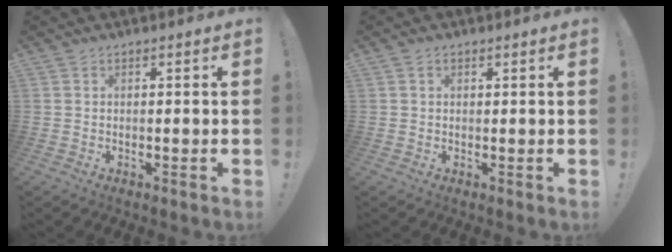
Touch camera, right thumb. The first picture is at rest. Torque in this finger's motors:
{"motor_torque": [-0.11, -0.11, -0.16, 0.06, 0.03]}